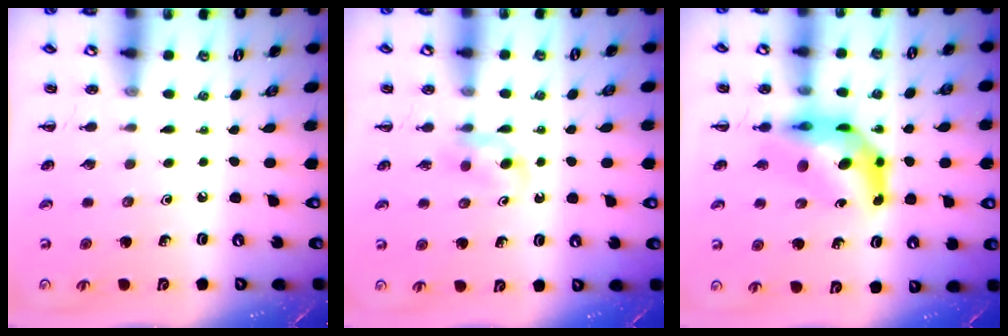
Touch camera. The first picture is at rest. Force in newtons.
{"total": 2.9, "press": 2.6, "slide": 1.3}
{"total": 10.2, "press": 9.7, "slide": 3.2}